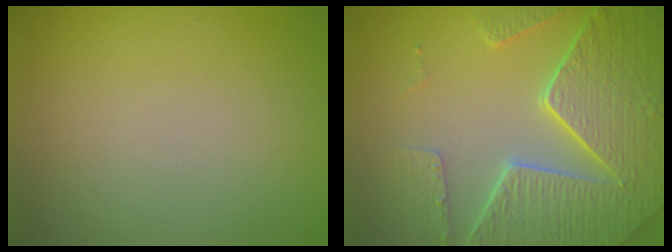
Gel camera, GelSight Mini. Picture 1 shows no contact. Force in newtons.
{"total": 8.3, "press": 6.1, "slide": 5.6}